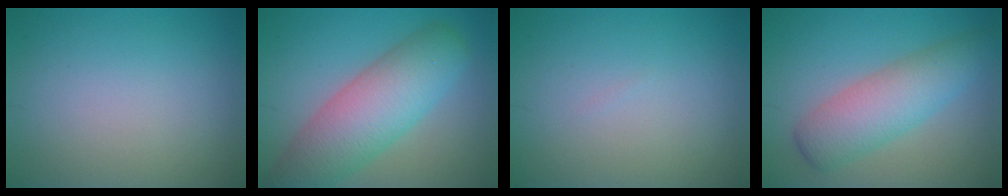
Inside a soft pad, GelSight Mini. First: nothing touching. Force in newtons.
{"total": 8.3, "press": 8.3, "slide": 0.4}
{"total": 0.0}
{"total": 5.7, "press": 5.7, "slide": 0.1}